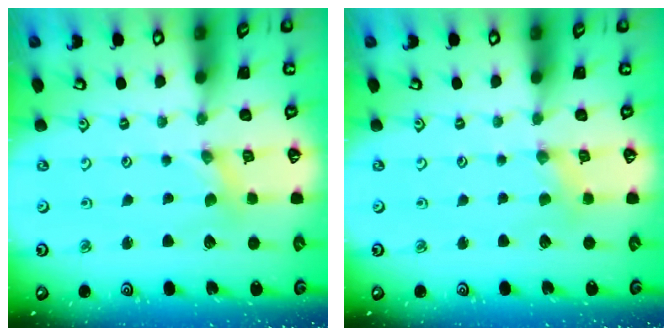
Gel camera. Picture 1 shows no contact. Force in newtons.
{"total": 2.2, "press": 2.2, "slide": 0.5}